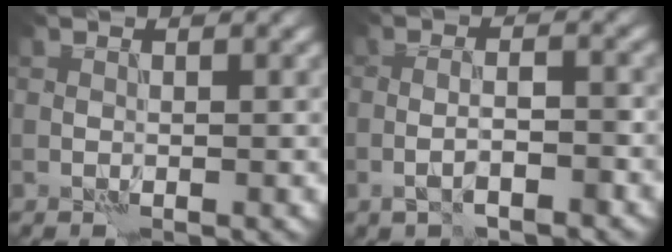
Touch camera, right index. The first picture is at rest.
{"total": 2.9, "force": [-1.6, 0.6, 2.3], "torque": [-0.043, 0.003, -0.030]}